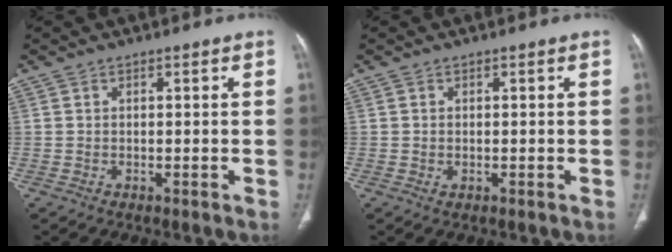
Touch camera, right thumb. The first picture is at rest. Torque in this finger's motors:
{"motor_torque": [-0.65, -0.26, -0.10, 0.11, -0.04]}